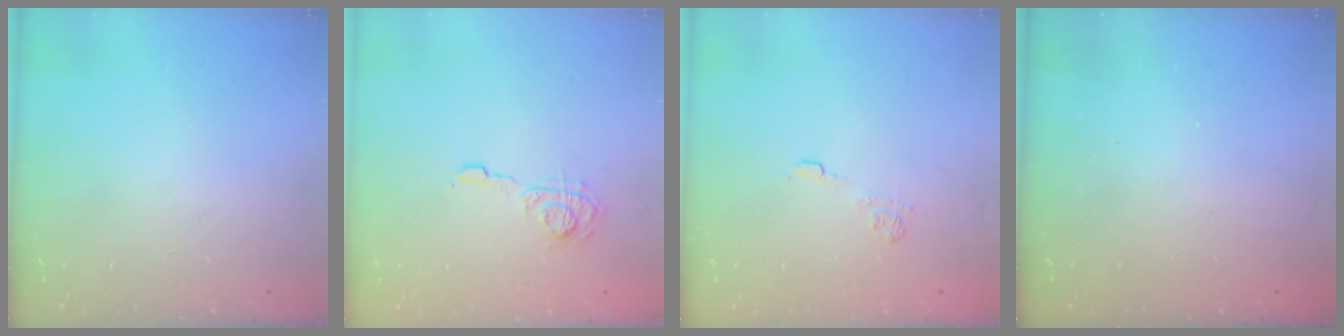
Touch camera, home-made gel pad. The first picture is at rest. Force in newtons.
{"total": 6.6, "press": 6.6, "slide": 0.9}
{"total": 7.6, "press": 7.5, "slide": 1.5}
{"total": 2.3, "press": 2.2, "slide": 0.8}